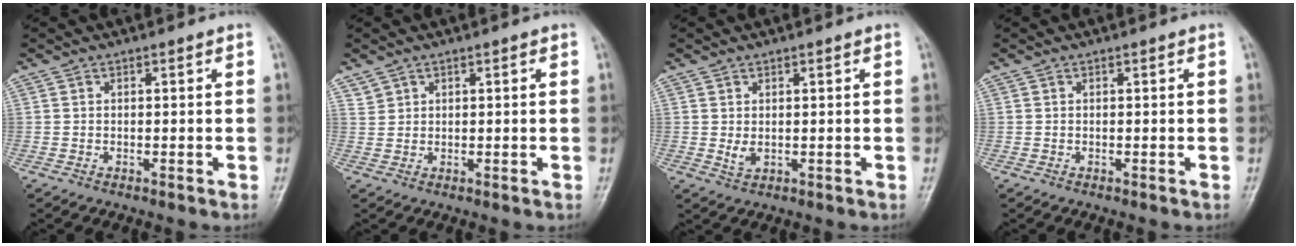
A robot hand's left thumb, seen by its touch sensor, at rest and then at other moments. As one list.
[{"total": 2.0, "force": [1.3, 1.4, 0.7], "torque": [0.002, -0.002, 0.025]}, {"total": 3.7, "force": [0.7, 2.1, 3.0], "torque": [-0.049, -0.009, 0.020]}, {"total": 0.0}]